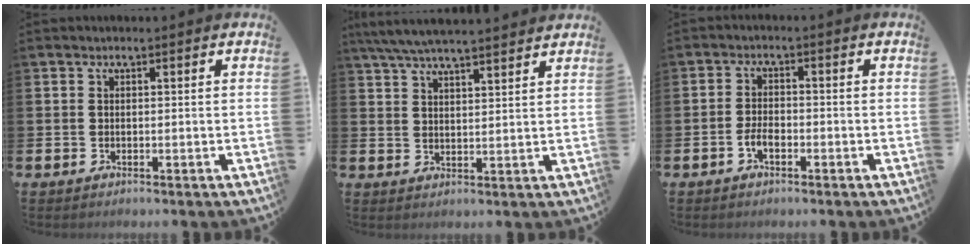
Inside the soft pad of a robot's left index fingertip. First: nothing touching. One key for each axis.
{"total": 5.9, "fx": 5.5, "fy": 0.3, "fz": 1.9, "tx": -0.054, "ty": -0.021, "tz": 0.101}
{"total": 2.4, "fx": -1.0, "fy": 1.2, "fz": 1.9, "tx": -0.030, "ty": 0.003, "tz": -0.021}